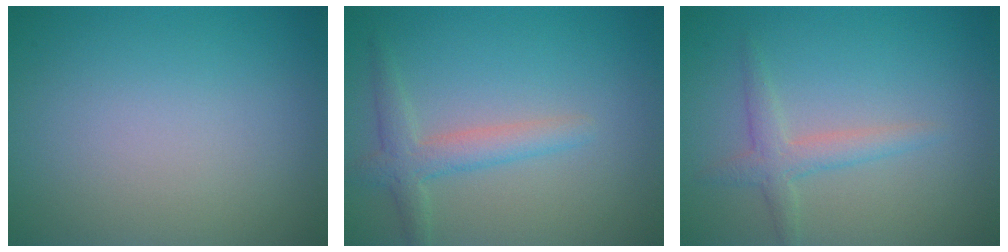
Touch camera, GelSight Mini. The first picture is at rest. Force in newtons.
{"total": 2.8, "press": 2.8, "slide": 0.1}
{"total": 2.2, "press": 2.2, "slide": 0.1}